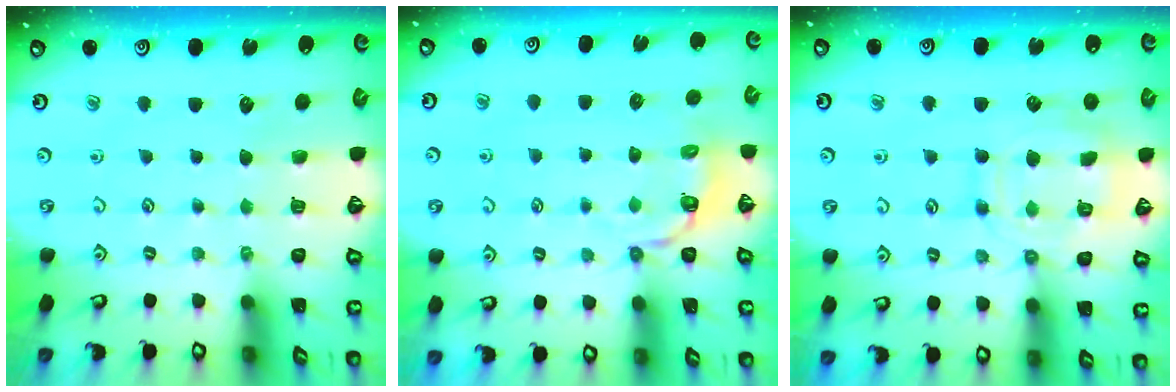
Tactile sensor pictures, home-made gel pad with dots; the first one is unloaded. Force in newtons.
{"total": 4.2, "press": 3.2, "slide": 2.7}
{"total": 11.0, "press": 11.0, "slide": 0.5}